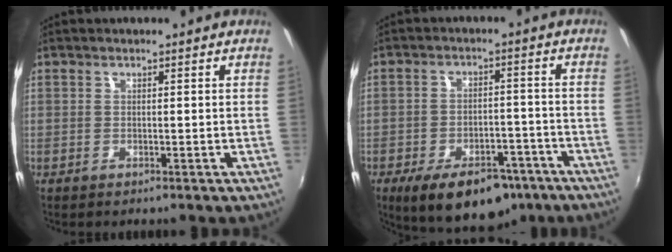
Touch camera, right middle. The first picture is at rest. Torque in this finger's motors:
{"motor_torque": [1.16, -0.97, 0.53, 0.11]}